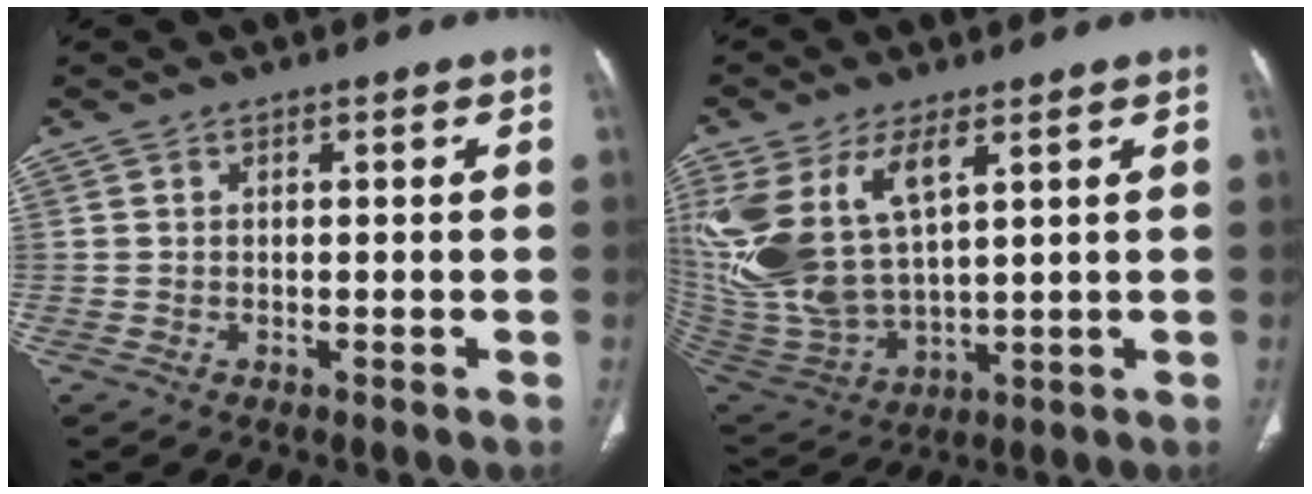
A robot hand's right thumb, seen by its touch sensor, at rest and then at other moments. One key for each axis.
{"total": 17.7, "fx": 6.6, "fy": 8.8, "fz": 13.9, "tx": -0.294, "ty": -0.024, "tz": 0.149}